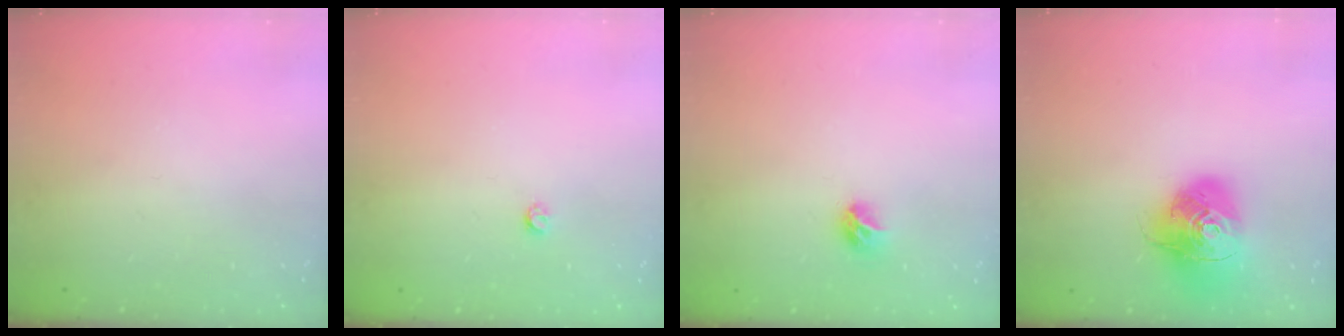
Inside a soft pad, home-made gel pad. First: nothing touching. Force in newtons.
{"total": 2.9, "press": 2.8, "slide": 0.5}
{"total": 7.5, "press": 7.4, "slide": 0.7}
{"total": 17.5, "press": 17.4, "slide": 2.0}